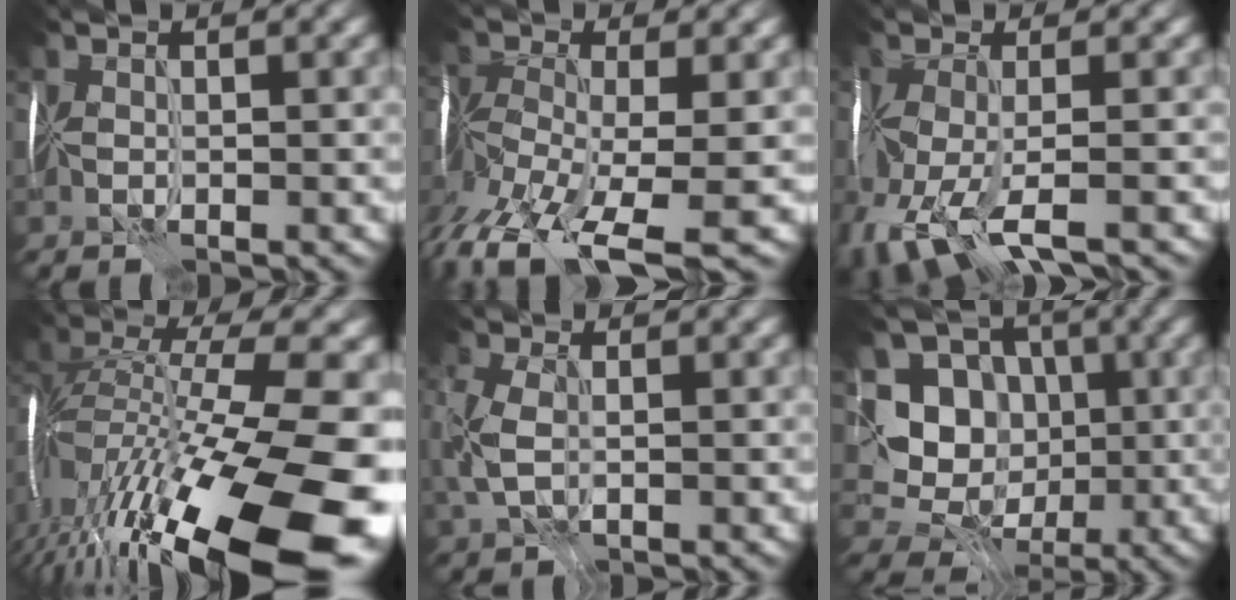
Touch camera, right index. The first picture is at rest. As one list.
[{"total": 11.2, "force": [-7.0, 4.5, 7.5], "torque": [-0.178, -0.005, -0.110]}, {"total": 5.5, "force": [-3.0, 2.1, 4.2], "torque": [-0.105, -0.012, -0.058]}, {"total": 16.4, "force": [-7.7, 5.4, 13.5], "torque": [-0.250, 0.012, -0.138]}, {"total": 3.6, "force": [-0.2, 2.7, 2.3], "torque": [-0.084, 0.004, -0.009]}, {"total": 7.5, "force": [0.6, 7.0, 2.7], "torque": [-0.041, -0.004, -0.006]}]